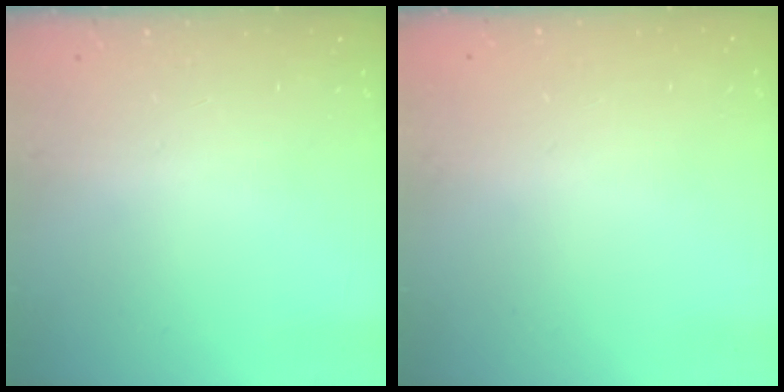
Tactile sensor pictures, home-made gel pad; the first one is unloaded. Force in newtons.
{"total": 0.0}